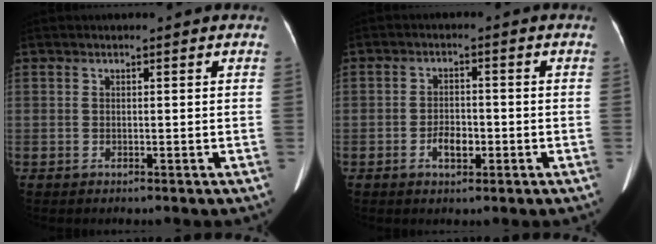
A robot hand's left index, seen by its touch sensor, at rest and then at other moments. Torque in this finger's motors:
{"motor_torque": [0.25, 0.21, 0.00, 0.00]}